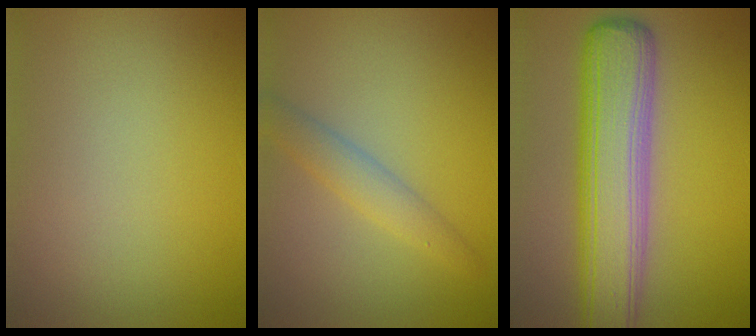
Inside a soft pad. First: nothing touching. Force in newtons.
{"total": 2.4, "press": 2.4, "slide": 0.0}
{"total": 8.8, "press": 8.8, "slide": 0.4}